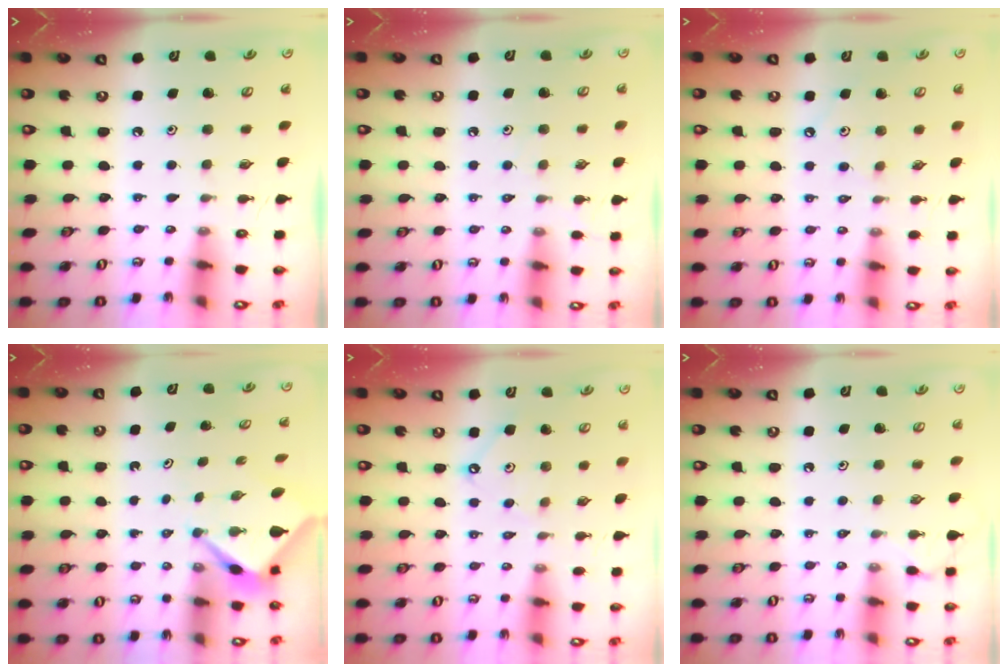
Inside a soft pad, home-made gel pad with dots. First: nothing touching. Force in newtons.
{"total": 2.4, "press": 2.4, "slide": 0.4}
{"total": 2.7, "press": 2.6, "slide": 0.5}
{"total": 2.6, "press": 2.6, "slide": 0.1}
{"total": 4.7, "press": 4.6, "slide": 0.5}
{"total": 2.4, "press": 2.4, "slide": 0.3}